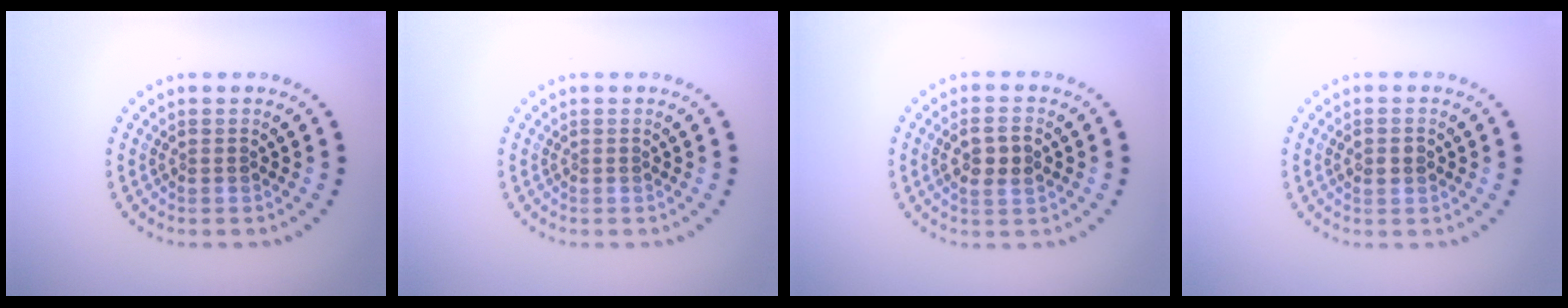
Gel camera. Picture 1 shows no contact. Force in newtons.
{"total": 0.0}
{"total": 2.7, "press": 2.7, "slide": 0.6}
{"total": 1.8, "press": 1.8, "slide": 0.3}